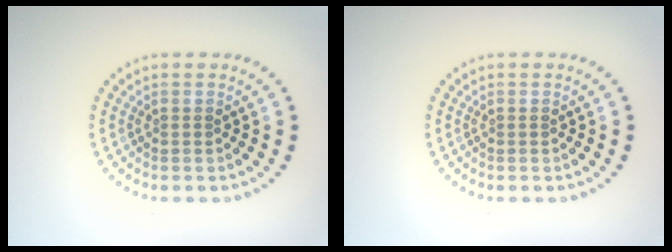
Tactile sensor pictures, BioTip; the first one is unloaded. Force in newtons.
{"total": 0.0}